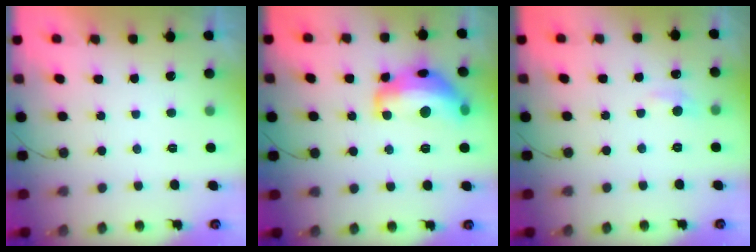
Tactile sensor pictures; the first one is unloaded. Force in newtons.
{"total": 16.0, "press": 16.0, "slide": 0.9}
{"total": 5.6, "press": 5.5, "slide": 0.8}